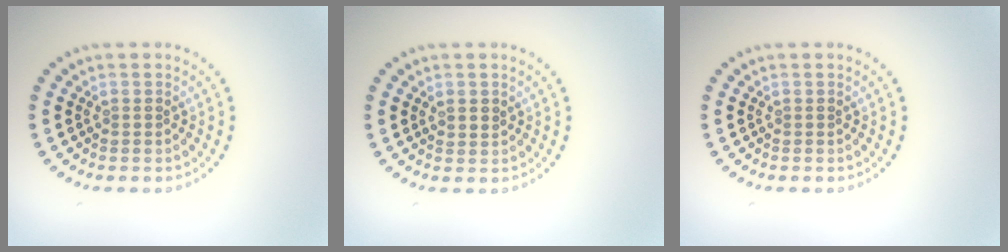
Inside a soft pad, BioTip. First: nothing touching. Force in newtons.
{"total": 1.1, "press": 1.0, "slide": 0.5}
{"total": 0.0}